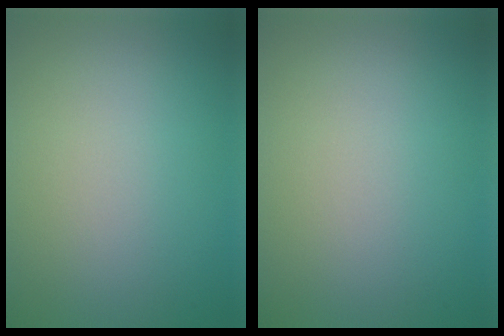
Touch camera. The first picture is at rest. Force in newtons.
{"total": 0.0}